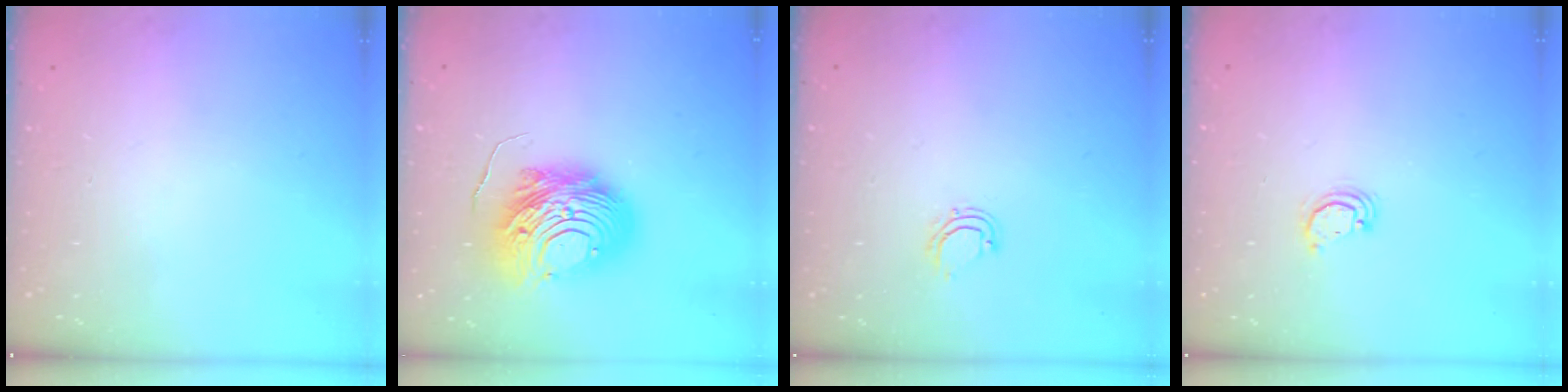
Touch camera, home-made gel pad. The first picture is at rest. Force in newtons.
{"total": 14.9, "press": 14.8, "slide": 1.4}
{"total": 4.8, "press": 4.7, "slide": 0.7}
{"total": 2.2, "press": 2.2, "slide": 0.3}